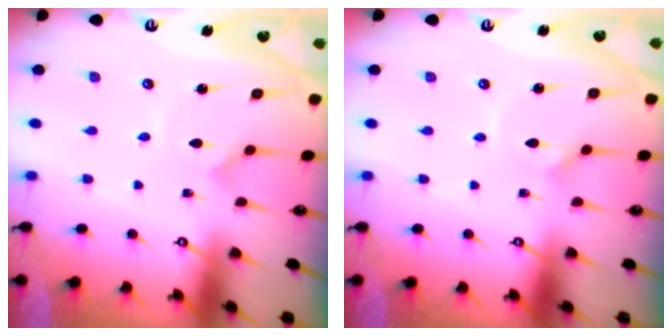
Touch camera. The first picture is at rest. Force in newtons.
{"total": 2.1, "press": 2.1, "slide": 0.5}